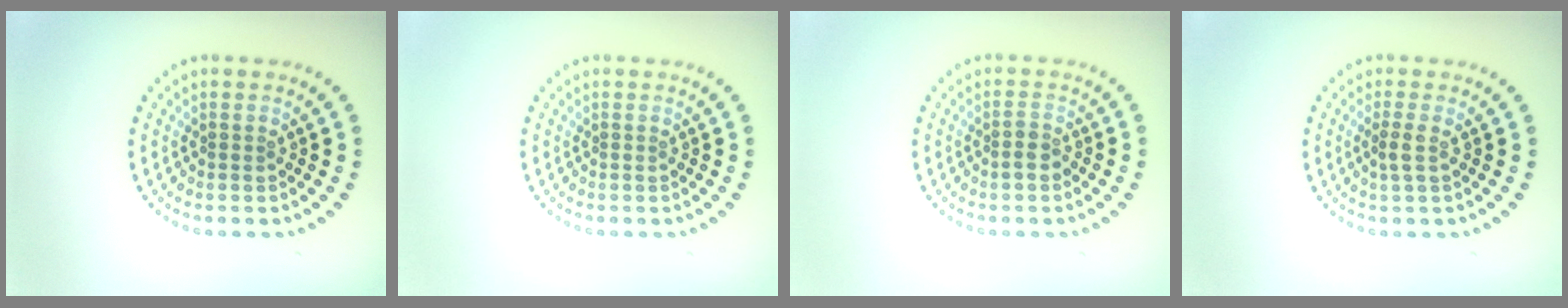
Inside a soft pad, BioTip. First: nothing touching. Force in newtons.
{"total": 0.0}
{"total": 1.5, "press": 1.3, "slide": 0.9}
{"total": 1.2, "press": 1.0, "slide": 0.7}